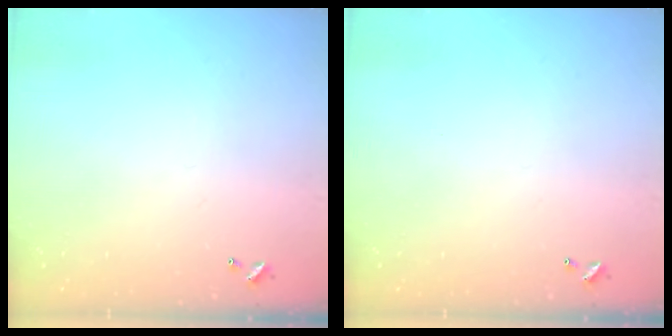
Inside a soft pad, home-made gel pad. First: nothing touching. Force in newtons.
{"total": 0.0}